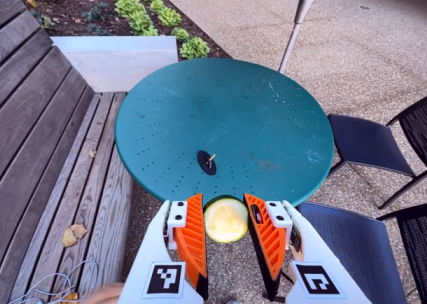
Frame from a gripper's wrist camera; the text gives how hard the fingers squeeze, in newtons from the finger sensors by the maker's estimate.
{"total": 12.2, "left": 12.7, "right": 11.8}